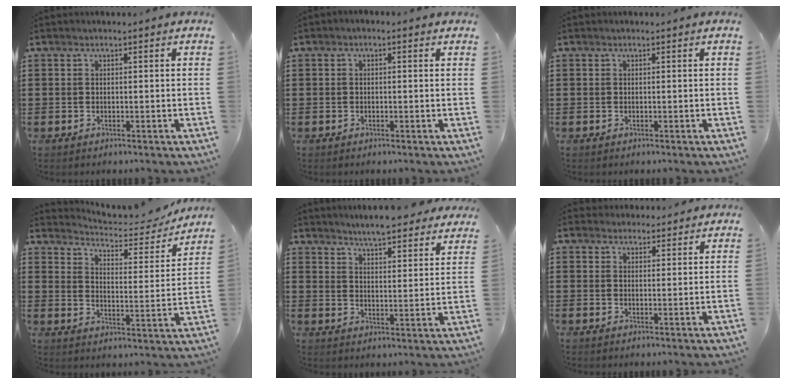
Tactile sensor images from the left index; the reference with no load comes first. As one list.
[{"total": 0.6, "force": [-0.3, 0.3, 0.4], "torque": [-0.010, -0.001, -0.006]}, {"total": 0.0}, {"total": 4.4, "force": [4.2, 0.6, 1.0], "torque": [-0.037, -0.031, 0.065]}, {"total": 5.1, "force": [5.1, -0.3, 0.6], "torque": [-0.027, -0.034, 0.088]}, {"total": 2.5, "force": [2.3, 0.8, -0.2], "torque": [-0.003, 0.000, 0.045]}]